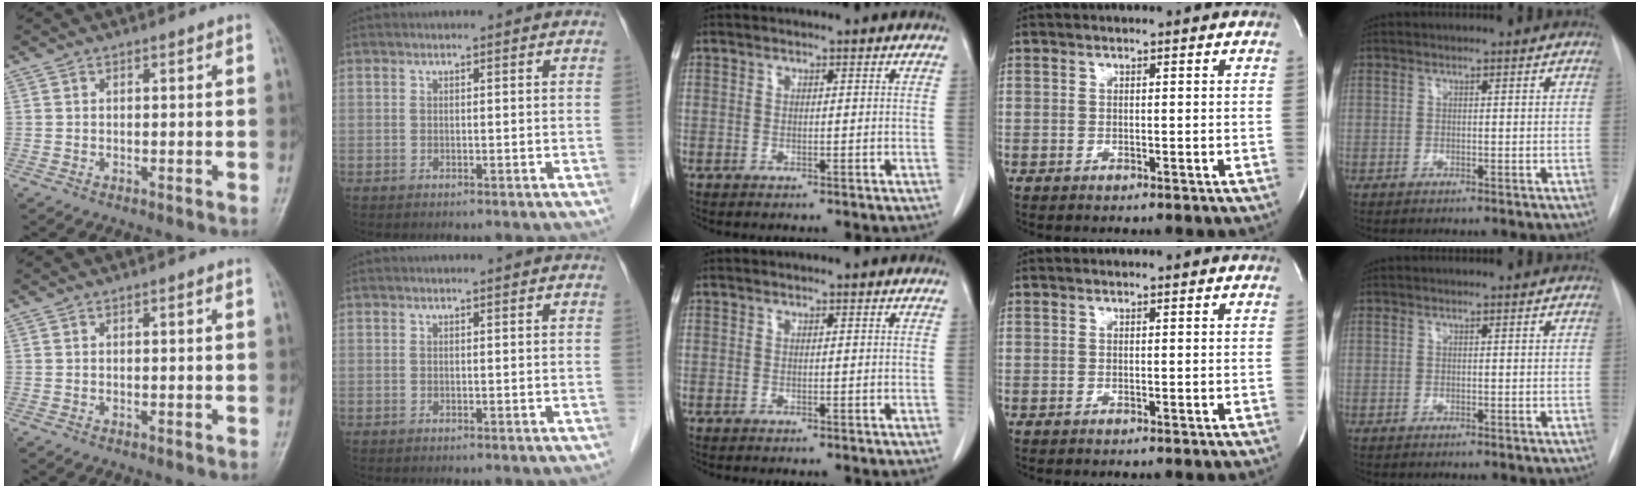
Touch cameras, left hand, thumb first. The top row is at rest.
{}